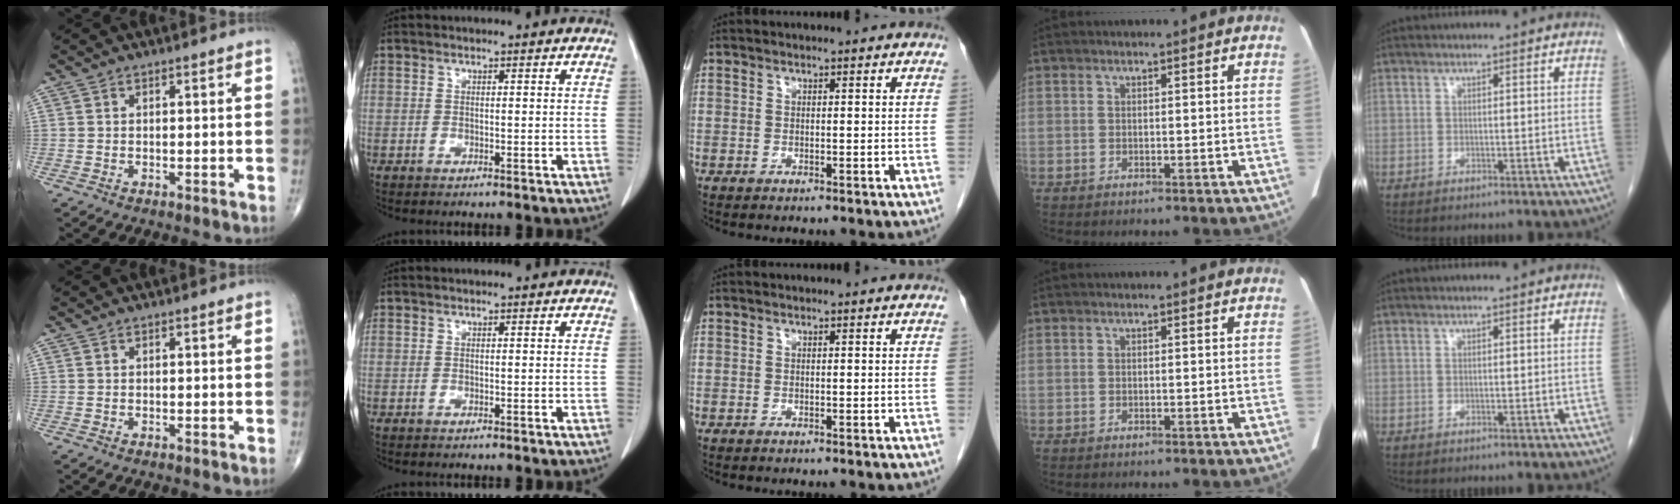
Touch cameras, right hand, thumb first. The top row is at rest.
{}